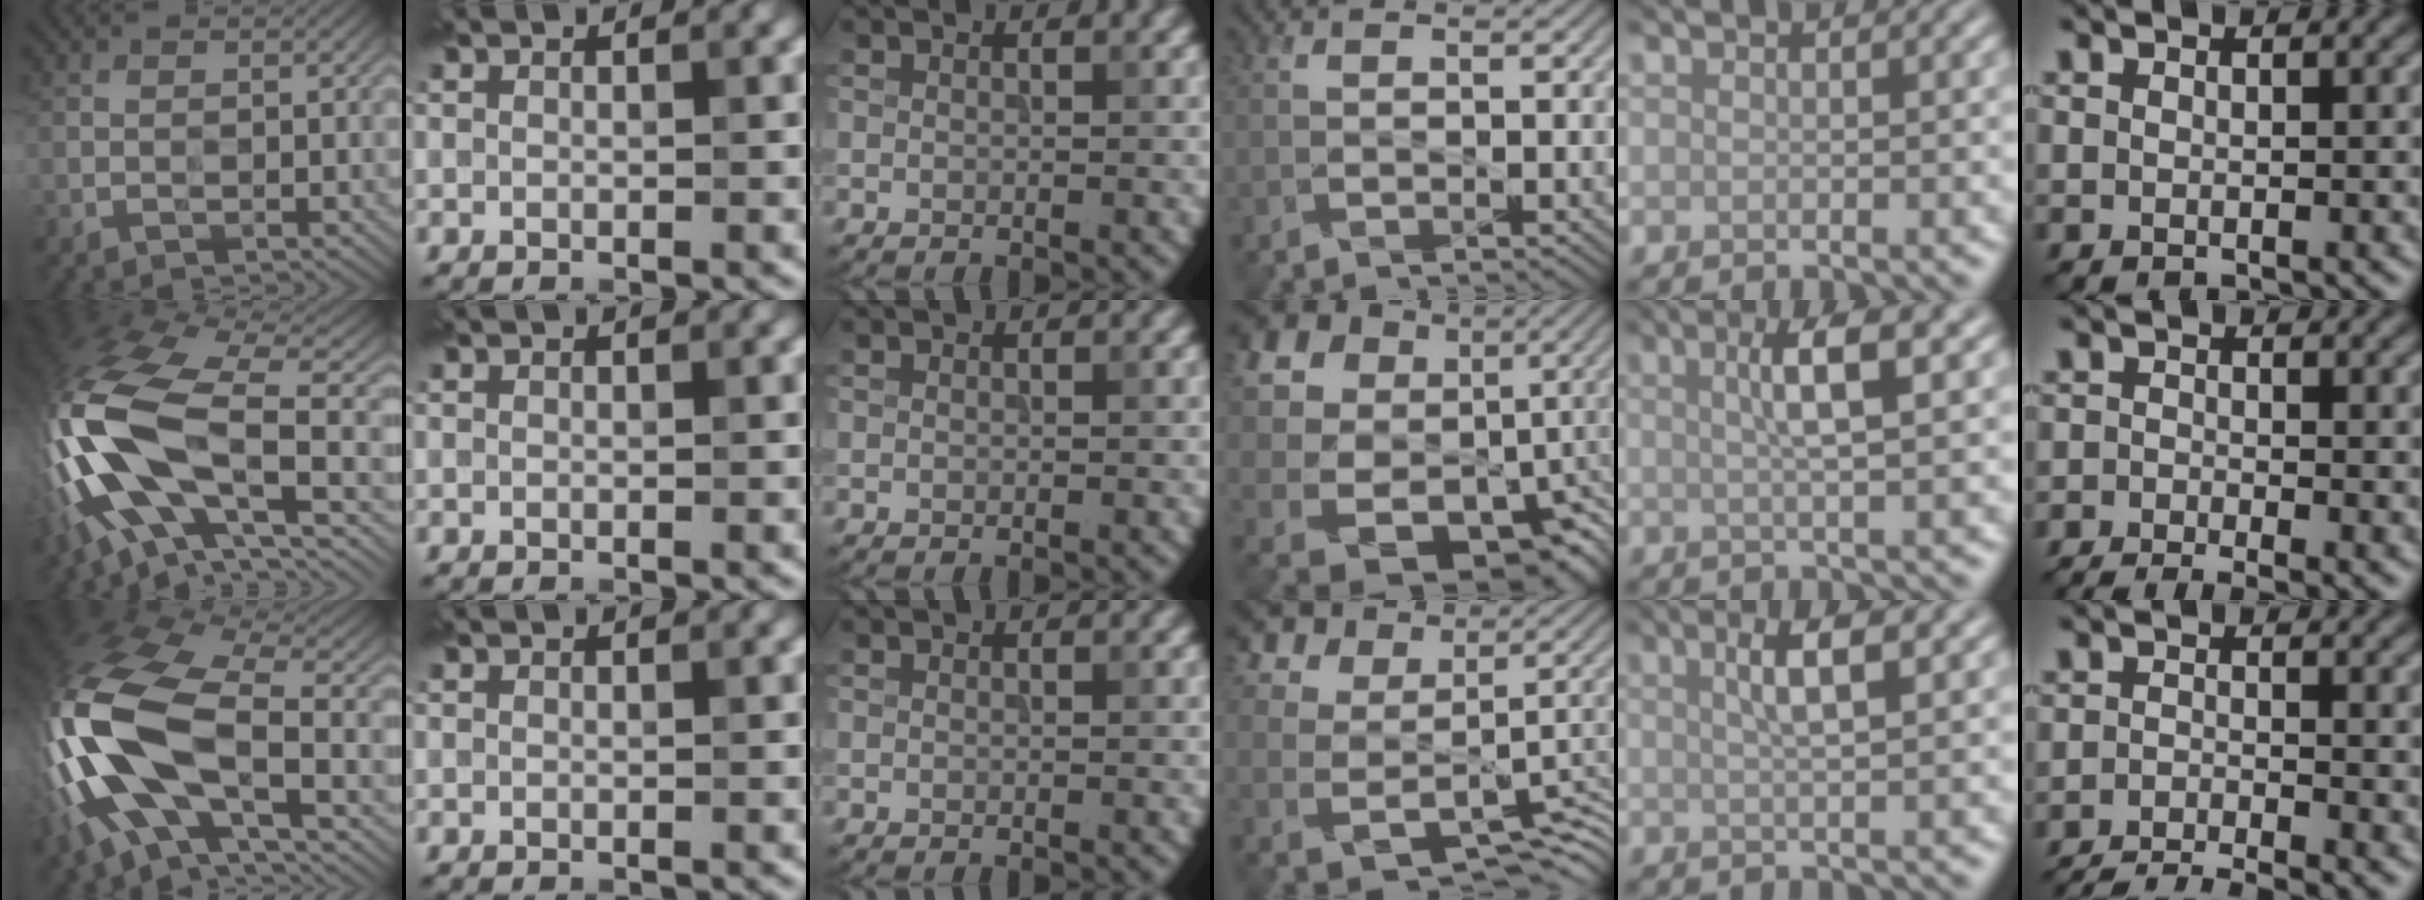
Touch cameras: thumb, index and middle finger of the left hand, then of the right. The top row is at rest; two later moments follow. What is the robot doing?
{"motion": "wipe", "object": "mirror"}